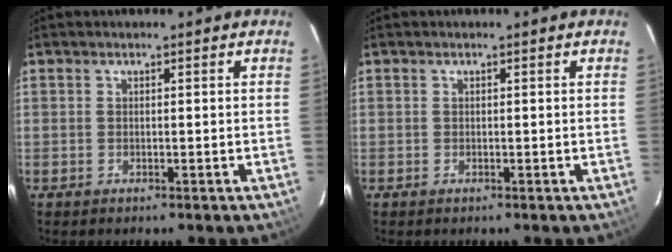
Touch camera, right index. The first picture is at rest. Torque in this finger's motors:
{"motor_torque": [0.12, -0.07, 0.08, 0.01]}